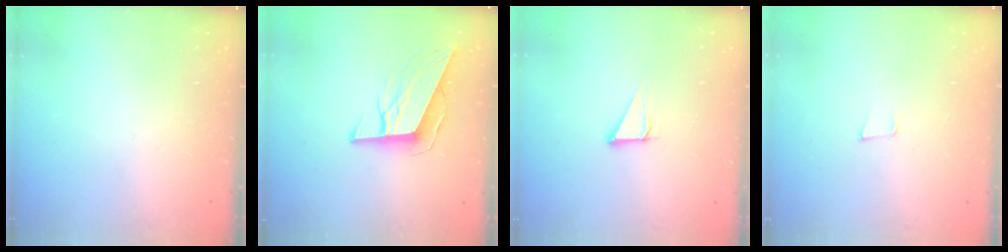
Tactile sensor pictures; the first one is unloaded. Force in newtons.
{"total": 9.9, "press": 9.6, "slide": 2.3}
{"total": 2.8, "press": 2.8, "slide": 0.2}
{"total": 4.6, "press": 3.6, "slide": 2.9}